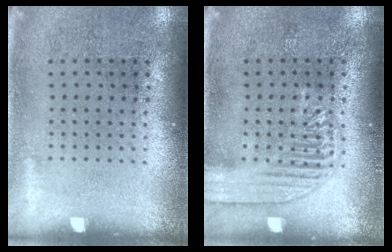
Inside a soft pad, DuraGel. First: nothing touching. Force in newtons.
{"total": 2.5, "press": 2.5, "slide": 0.3}